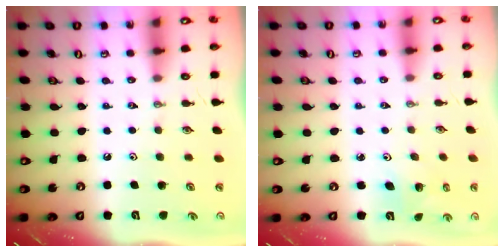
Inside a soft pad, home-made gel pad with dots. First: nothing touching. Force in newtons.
{"total": 2.8, "press": 2.8, "slide": 0.2}